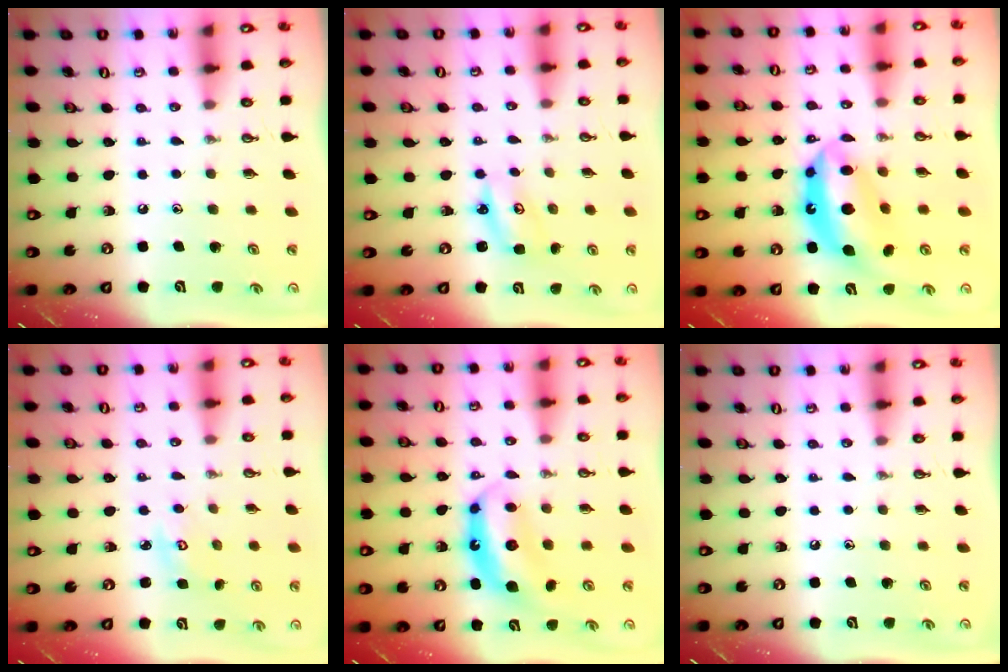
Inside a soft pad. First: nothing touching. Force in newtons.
{"total": 3.3, "press": 3.3, "slide": 0.3}
{"total": 14.5, "press": 14.5, "slide": 1.2}
{"total": 2.9, "press": 2.9, "slide": 0.1}
{"total": 6.8, "press": 6.8, "slide": 0.5}
{"total": 0.0}